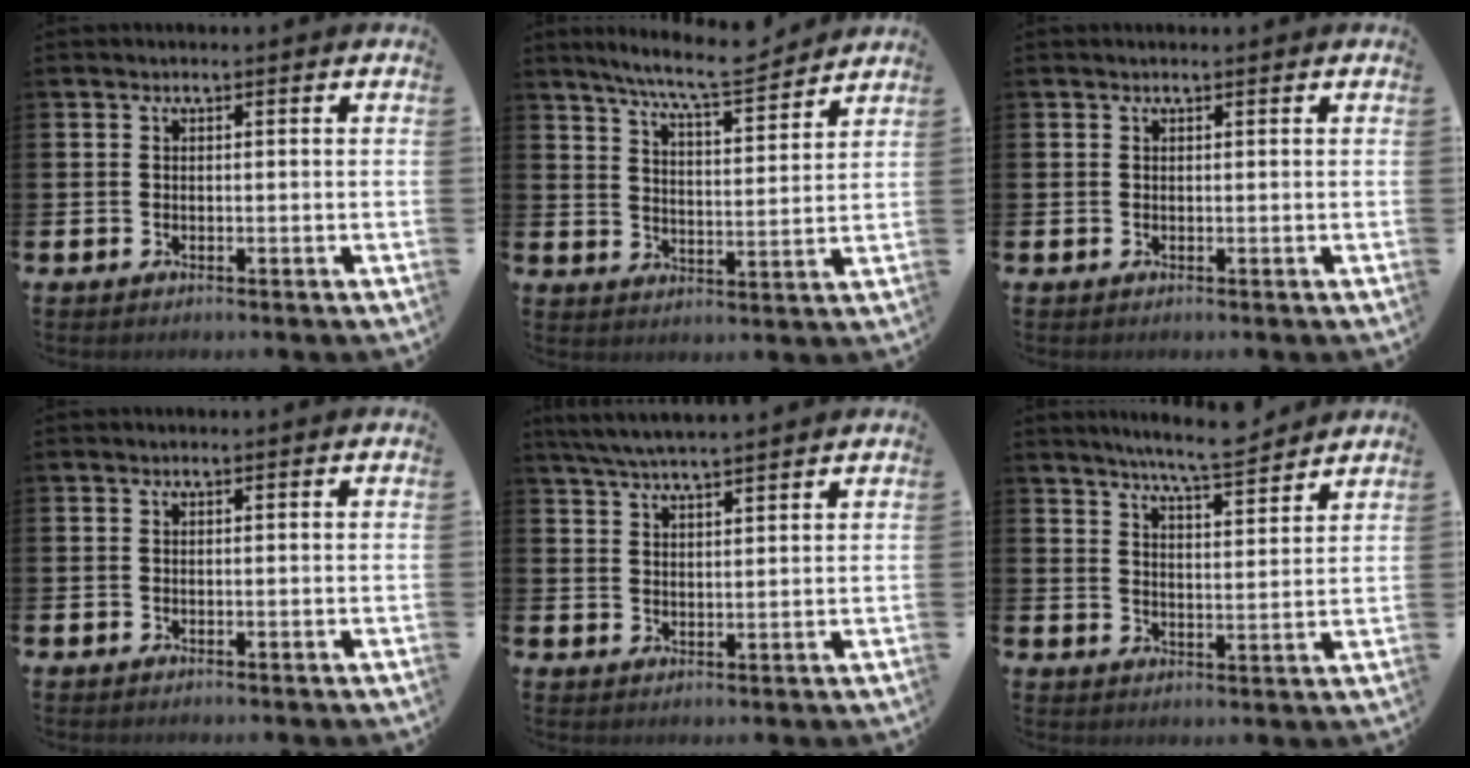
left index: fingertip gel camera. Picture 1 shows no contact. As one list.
[{"total": 8.4, "force": [7.7, 0.5, 3.4], "torque": [-0.085, -0.041, 0.135]}, {"total": 0.0}, {"total": 0.0}, {"total": 5.0, "force": [4.7, 0.1, 1.4], "torque": [-0.044, -0.015, 0.086]}, {"total": 6.9, "force": [6.7, -0.2, 1.8], "torque": [-0.045, -0.038, 0.118]}]